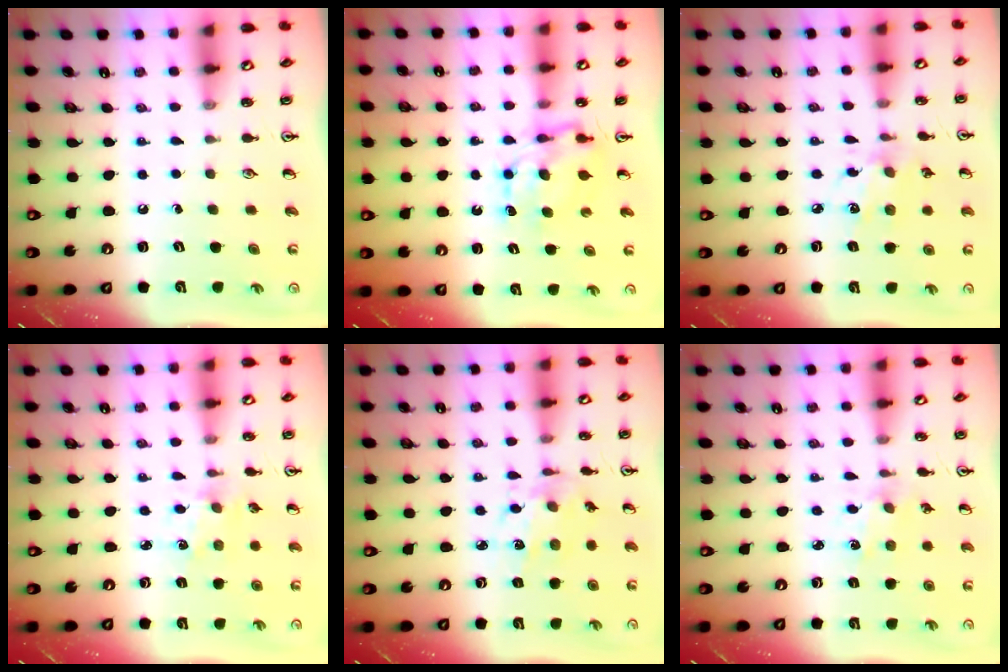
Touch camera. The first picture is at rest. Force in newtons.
{"total": 7.3, "press": 7.3, "slide": 0.3}
{"total": 5.8, "press": 5.6, "slide": 1.6}
{"total": 1.7, "press": 1.7, "slide": 0.3}
{"total": 7.8, "press": 7.6, "slide": 1.6}
{"total": 0.9, "press": 0.9, "slide": 0.2}